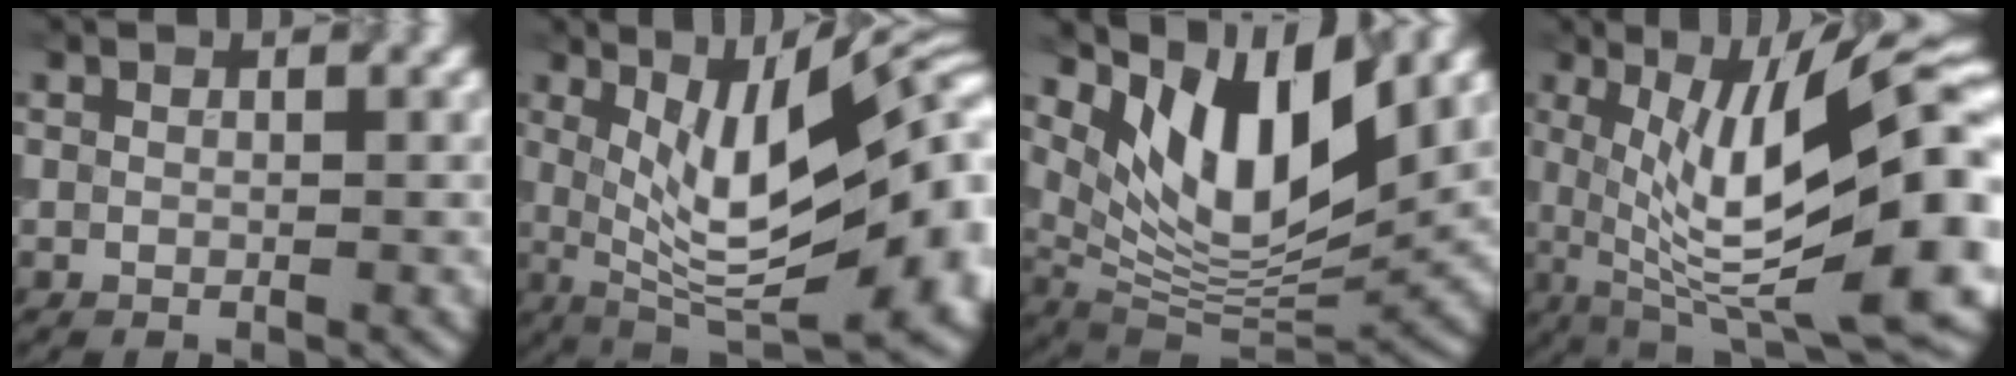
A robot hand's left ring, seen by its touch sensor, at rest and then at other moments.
{"total": 13.8, "force": [1.7, 4.5, 12.9], "torque": [-0.190, -0.006, 0.036]}
{"total": 10.8, "force": [5.7, 3.9, 8.2], "torque": [-0.131, -0.015, 0.110]}
{"total": 15.0, "force": [0.8, 4.4, 14.3], "torque": [-0.217, 0.002, 0.020]}